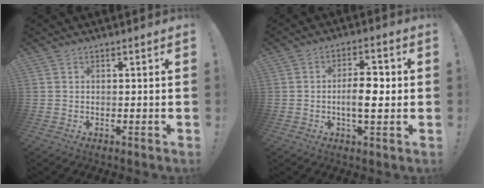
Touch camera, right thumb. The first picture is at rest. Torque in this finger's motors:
{"motor_torque": [1.15, 1.24, 0.94, -0.22, 0.22]}